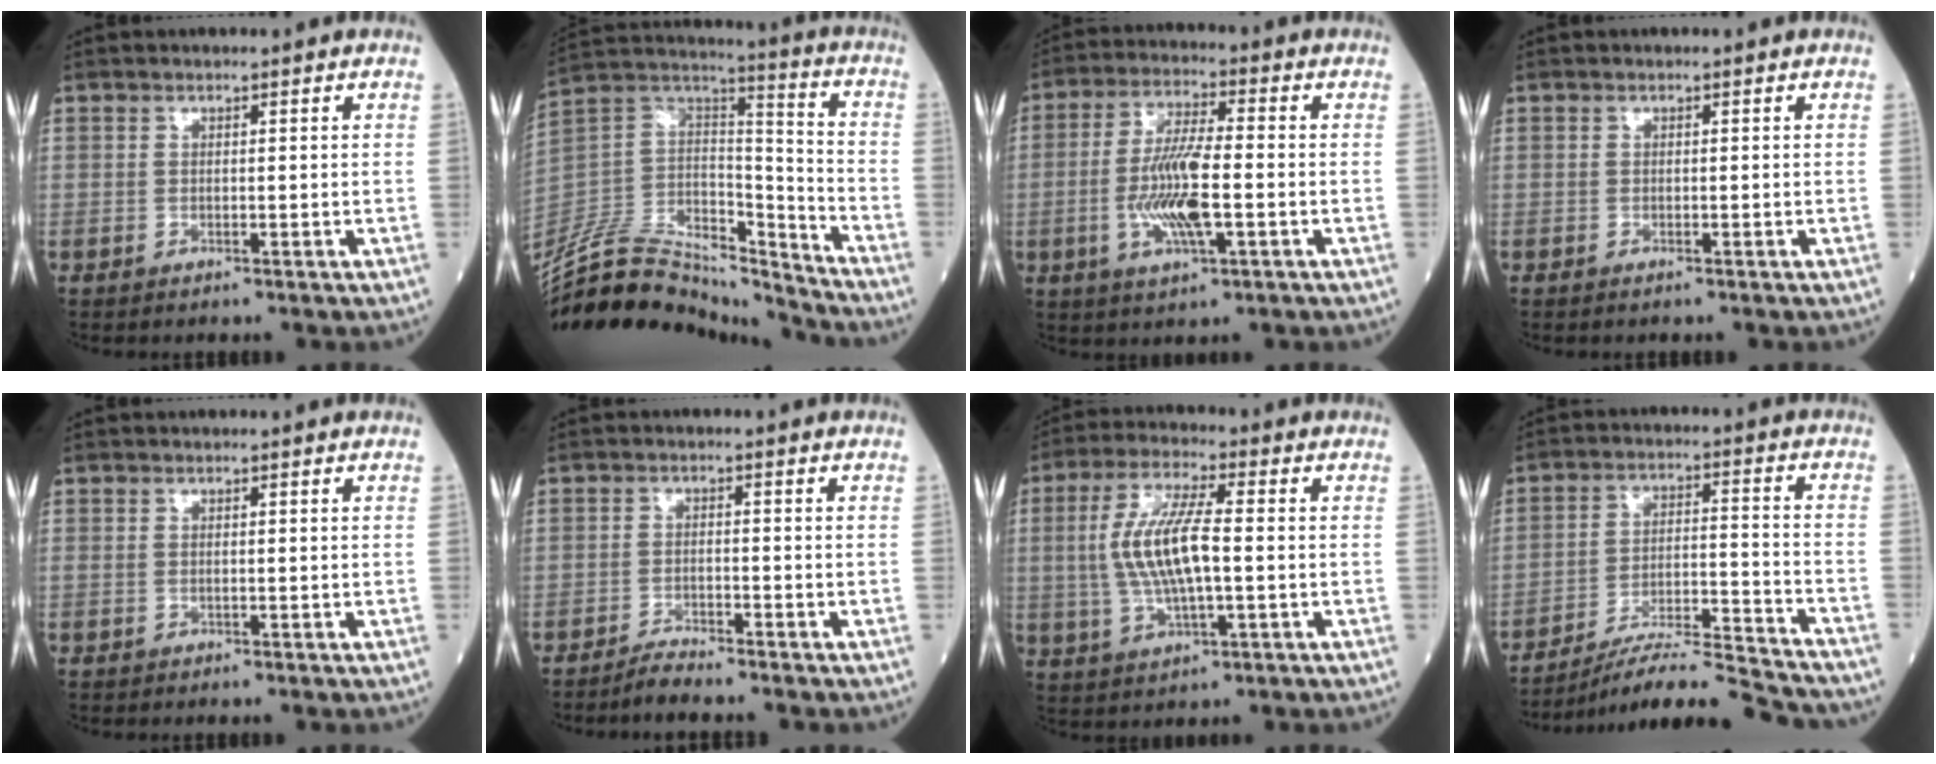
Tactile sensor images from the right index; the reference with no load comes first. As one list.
[{"total": 22.4, "force": [-21.0, 5.1, 6.1], "torque": [-0.137, 0.035, -0.361]}, {"total": 10.3, "force": [-2.1, 1.9, 9.9], "torque": [-0.200, -0.003, -0.039]}, {"total": 0.5, "force": [-0.3, 0.1, 0.4], "torque": [-0.009, -0.001, -0.004]}, {"total": 0.0}, {"total": 2.7, "force": [-2.6, -0.5, 0.6], "torque": [-0.015, -0.012, -0.051]}, {"total": 10.3, "force": [0.0, 2.4, 10.0], "torque": [-0.211, 0.006, 0.001]}, {"total": 15.2, "force": [-14.2, 0.6, 5.4], "torque": [-0.095, 0.009, -0.227]}]